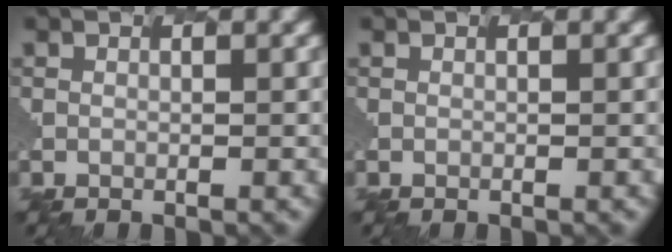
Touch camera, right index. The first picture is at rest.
{"total": 0.0}